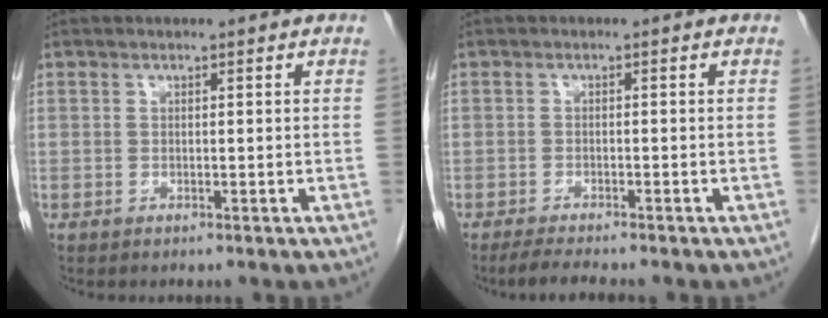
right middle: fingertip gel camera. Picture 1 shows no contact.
{"total": 3.3, "force": [-2.9, 0.1, 1.7], "torque": [-0.033, -0.011, -0.049]}